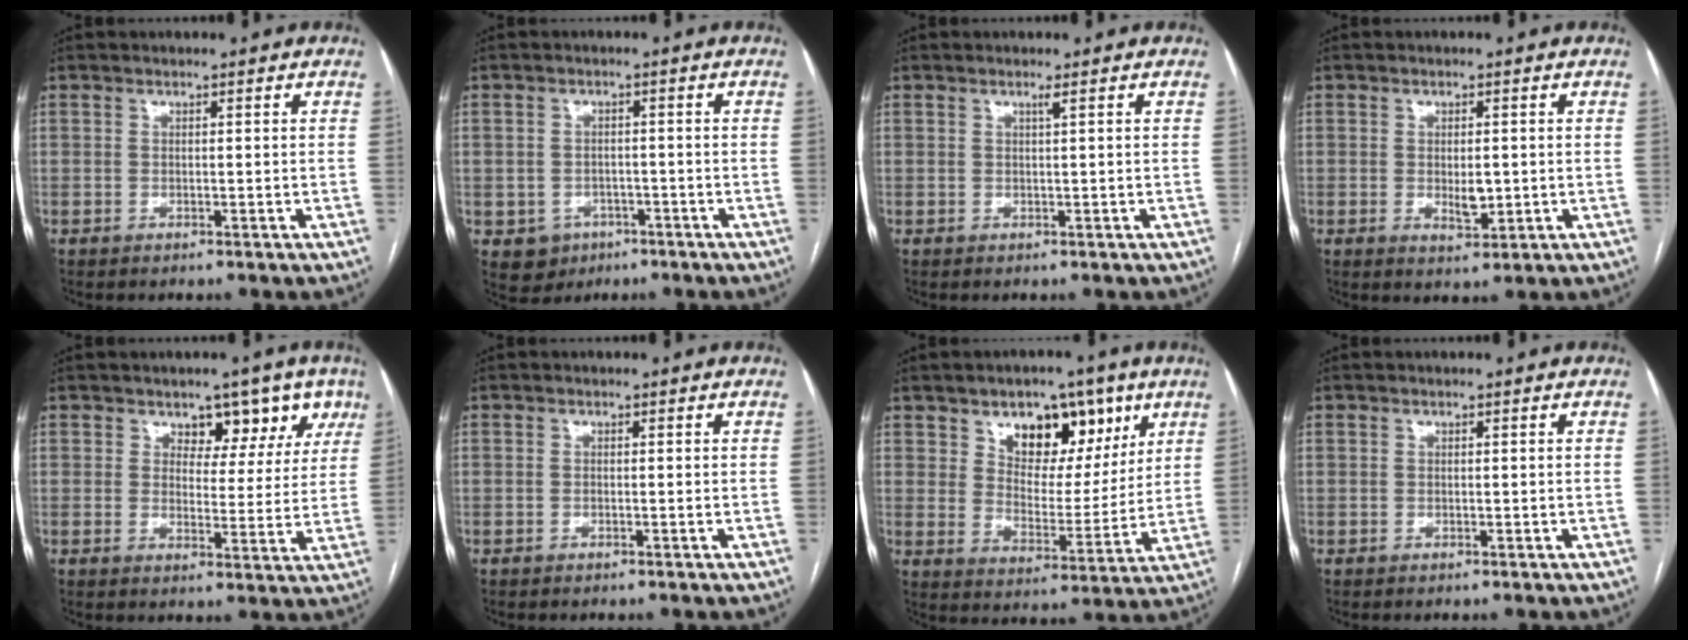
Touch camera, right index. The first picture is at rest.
{"total": 4.9, "force": [-2.1, 4.3, 0.8], "torque": [-0.007, 0.008, -0.023]}
{"total": 0.7, "force": [0.4, -0.2, 0.6], "torque": [-0.018, -0.003, 0.011]}
{"total": 3.2, "force": [0.0, 1.4, 2.9], "torque": [-0.043, -0.004, 0.007]}
{"total": 6.8, "force": [4.5, 4.3, 2.9], "torque": [-0.013, 0.004, 0.055]}
{"total": 0.0}
{"total": 11.5, "force": [6.4, 6.6, 6.9], "torque": [-0.094, 0.009, 0.107]}
{"total": 0.0}